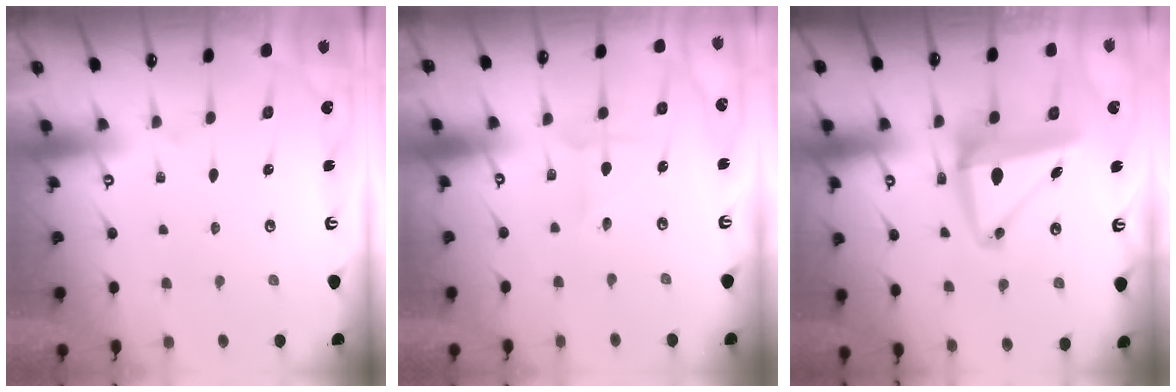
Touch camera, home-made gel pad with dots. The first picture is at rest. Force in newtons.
{"total": 2.7, "press": 2.6, "slide": 0.3}
{"total": 9.8, "press": 9.6, "slide": 1.8}